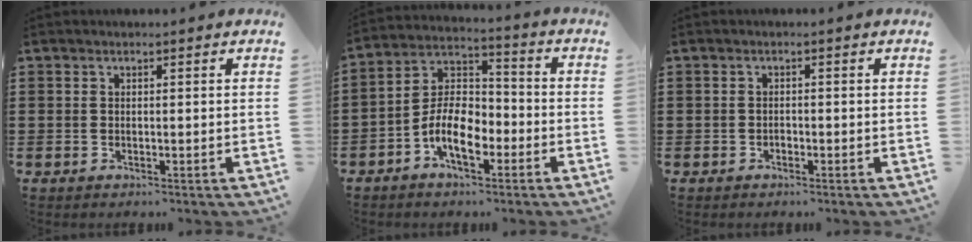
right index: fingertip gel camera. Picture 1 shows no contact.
{"total": 8.4, "force": [-4.0, 4.2, 6.0], "torque": [-0.138, 0.005, -0.079]}
{"total": 0.7, "force": [-0.5, 0.4, 0.3], "torque": [-0.008, -0.001, -0.010]}